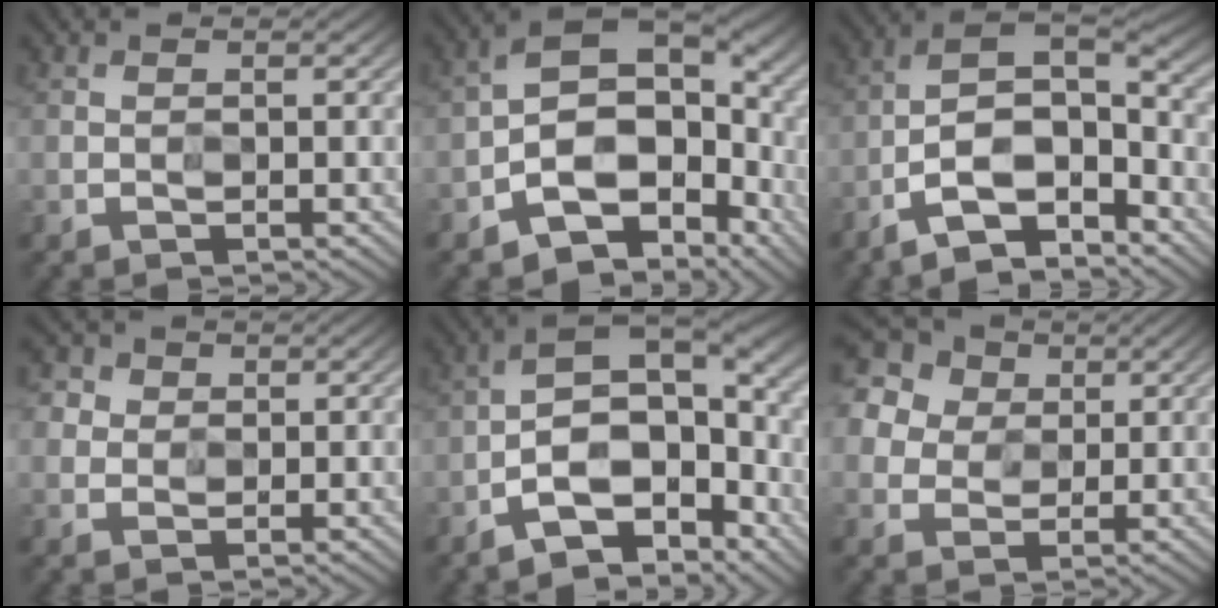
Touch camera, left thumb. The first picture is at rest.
{"total": 10.9, "force": [-3.3, 7.1, 7.5], "torque": [-0.095, 0.002, -0.060]}
{"total": 11.5, "force": [-7.0, 4.4, 8.1], "torque": [-0.146, -0.003, -0.131]}
{"total": 3.6, "force": [1.9, 3.0, 0.4], "torque": [-0.037, 0.008, 0.030]}
{"total": 11.2, "force": [-5.1, 5.3, 8.3], "torque": [-0.127, 0.007, -0.090]}
{"total": 17.0, "force": [8.8, 13.1, 6.6], "torque": [-0.228, 0.035, 0.168]}